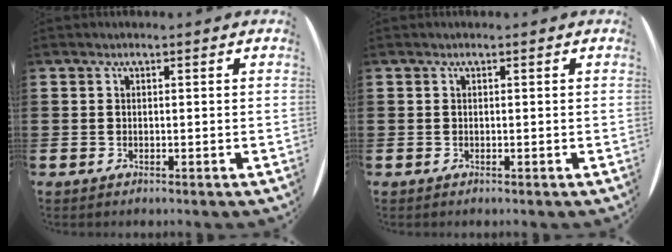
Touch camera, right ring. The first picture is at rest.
{"total": 0.0}